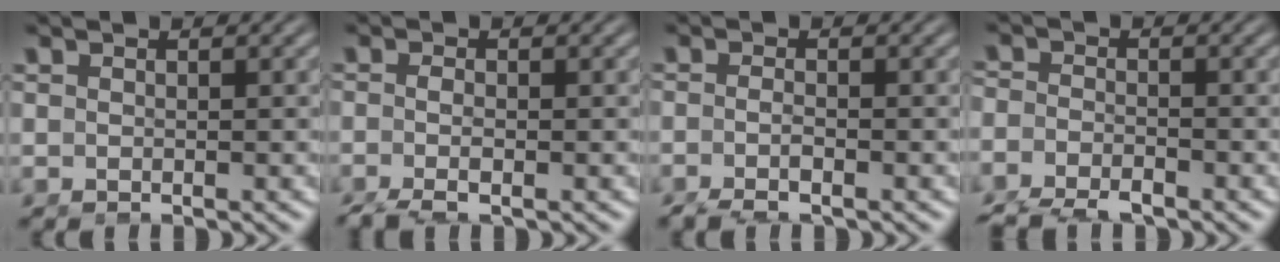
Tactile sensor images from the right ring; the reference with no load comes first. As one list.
[{"total": 3.3, "force": [-2.3, 1.2, 2.0], "torque": [-0.046, -0.016, -0.033]}, {"total": 2.9, "force": [-2.0, 1.1, 1.8], "torque": [-0.042, -0.014, -0.031]}, {"total": 4.1, "force": [-3.1, 2.2, 1.4], "torque": [-0.035, -0.022, -0.050]}]